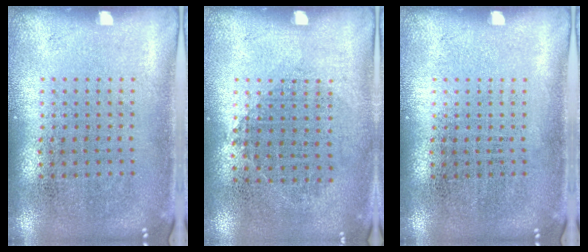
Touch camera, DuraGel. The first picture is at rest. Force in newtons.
{"total": 0.8, "press": 0.7, "slide": 0.4}
{"total": 0.0}